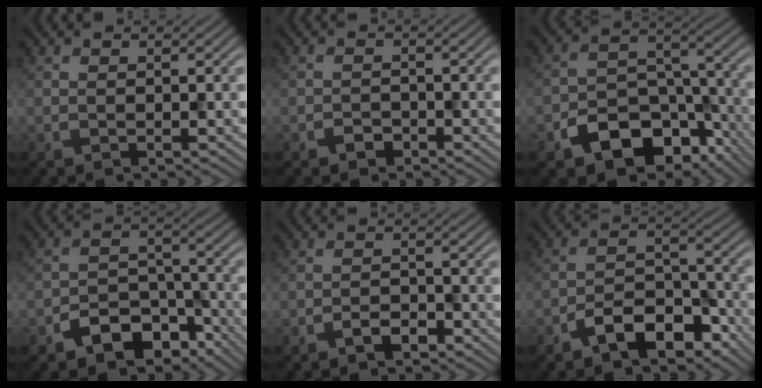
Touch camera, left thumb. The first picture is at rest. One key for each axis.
{"total": 1.7, "fx": -1.2, "fy": 1.0, "fz": 0.6, "tx": -0.008, "ty": 0.002, "tz": -0.025}
{"total": 11.6, "fx": -6.6, "fy": 7.2, "fz": 6.3, "tx": -0.108, "ty": -0.021, "tz": -0.114}
{"total": 7.9, "fx": -5.0, "fy": 4.7, "fz": 3.8, "tx": -0.057, "ty": -0.008, "tz": -0.092}
{"total": 2.4, "fx": -1.6, "fy": 1.3, "fz": 1.3, "tx": -0.021, "ty": 0.004, "tz": -0.032}
{"total": 7.6, "fx": -4.8, "fy": 3.9, "fz": 4.4, "tx": -0.068, "ty": 0.006, "tz": -0.097}